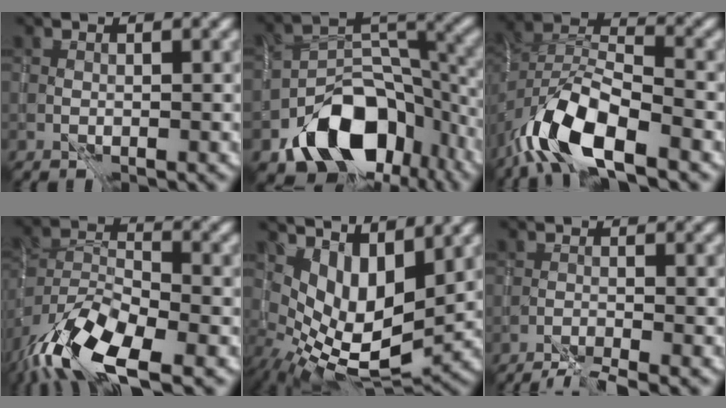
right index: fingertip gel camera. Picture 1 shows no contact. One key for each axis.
{"total": 10.8, "fx": -5.9, "fy": 6.8, "fz": 5.9, "tx": -0.083, "ty": -0.008, "tz": -0.089}
{"total": 9.0, "fx": -5.1, "fy": 3.4, "fz": 6.6, "tx": -0.122, "ty": 0.009, "tz": -0.101}
{"total": 11.1, "fx": -6.9, "fy": 4.0, "fz": 7.7, "tx": -0.140, "ty": -0.008, "tz": -0.136}
{"total": 7.1, "fx": 2.2, "fy": 3.4, "fz": 5.8, "tx": -0.109, "ty": -0.022, "tz": 0.052}
{"total": 4.1, "fx": -3.6, "fy": 0.0, "fz": 1.9, "tx": -0.042, "ty": -0.014, "tz": -0.061}